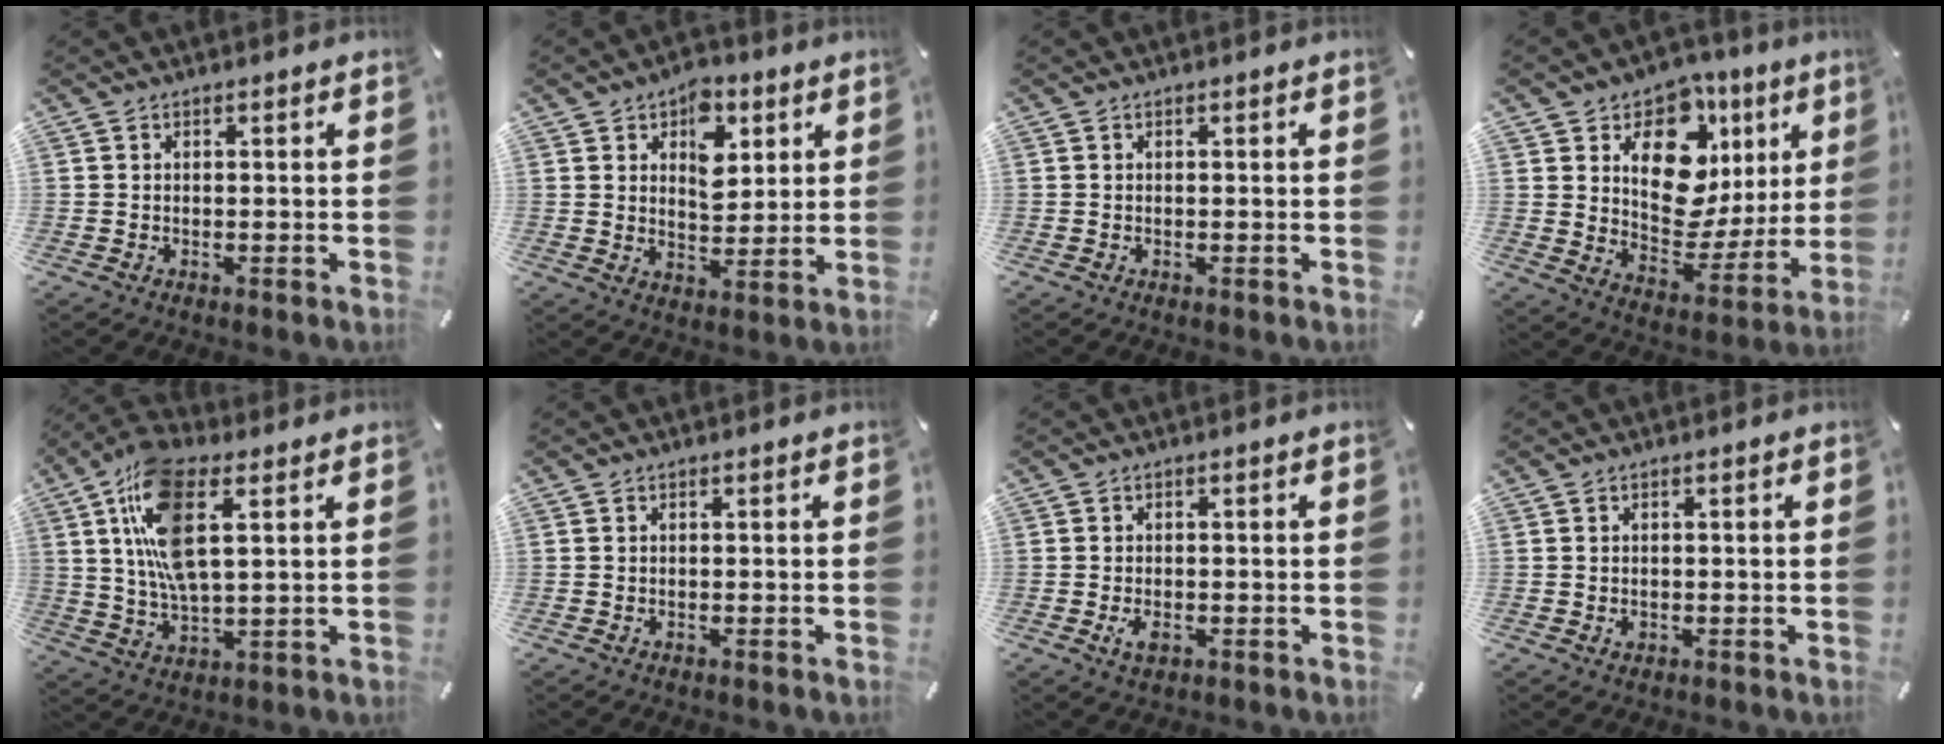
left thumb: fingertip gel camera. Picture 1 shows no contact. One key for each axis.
{"total": 9.6, "fx": 4.2, "fy": 6.5, "fz": 5.6, "tx": -0.060, "ty": -0.014, "tz": 0.068}
{"total": 0.0}
{"total": 15.6, "fx": 6.0, "fy": 11.2, "fz": 9.0, "tx": -0.118, "ty": -0.052, "tz": 0.108}
{"total": 15.5, "fx": 5.8, "fy": 6.8, "fz": 12.7, "tx": -0.289, "ty": -0.010, "tz": 0.101}
{"total": 0.0}
{"total": 2.7, "fx": -0.8, "fy": 1.5, "fz": 2.1, "tx": -0.050, "ty": -0.004, "tz": -0.016}
{"total": 0.9, "fx": -0.1, "fy": 0.7, "fz": 0.5, "tx": -0.010, "ty": 0.003, "tz": -0.003}